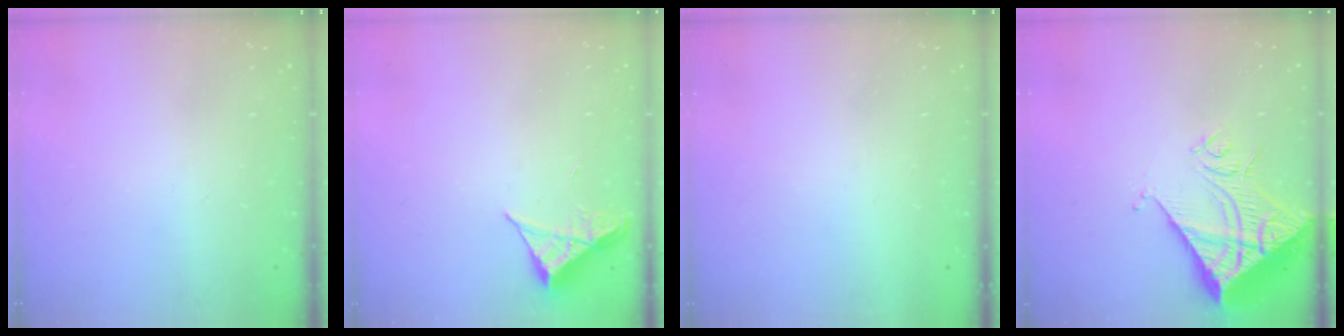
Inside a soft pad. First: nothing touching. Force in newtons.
{"total": 4.1, "press": 4.1, "slide": 0.5}
{"total": 1.6, "press": 1.6, "slide": 0.1}
{"total": 13.5, "press": 13.4, "slide": 1.7}